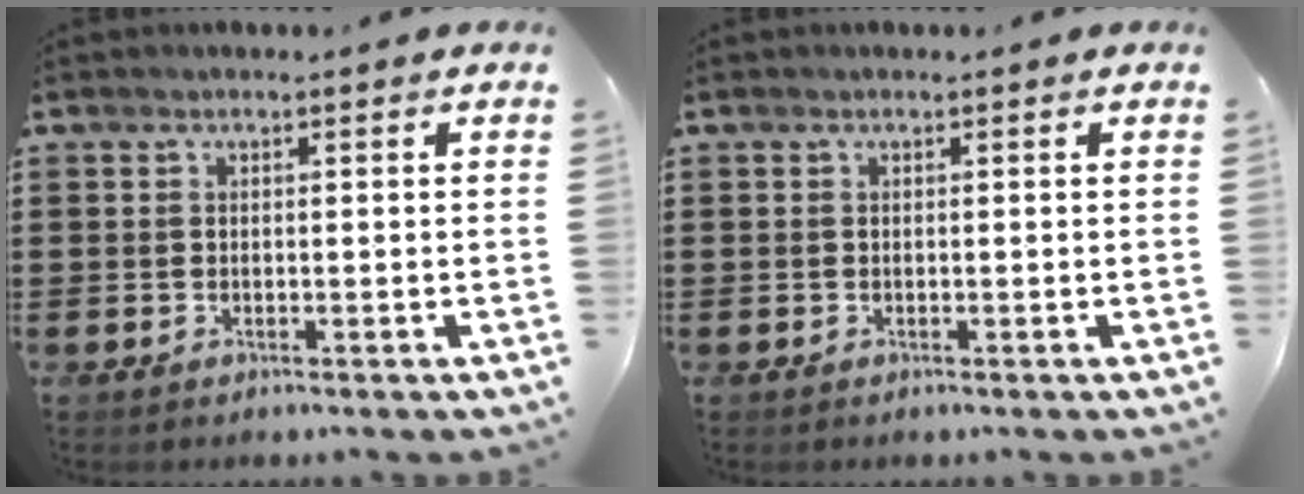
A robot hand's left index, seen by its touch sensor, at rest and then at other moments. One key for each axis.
{"total": 0.0}